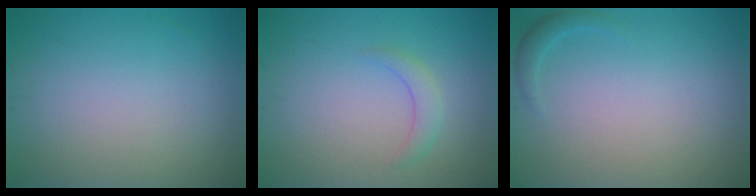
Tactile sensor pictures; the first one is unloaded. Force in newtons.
{"total": 1.7, "press": 1.6, "slide": 0.2}
{"total": 1.0, "press": 1.0, "slide": 0.1}